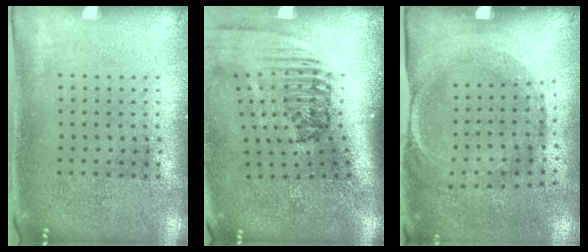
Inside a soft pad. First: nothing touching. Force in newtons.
{"total": 2.4, "press": 1.5, "slide": 1.8}
{"total": 1.7, "press": 1.3, "slide": 1.1}